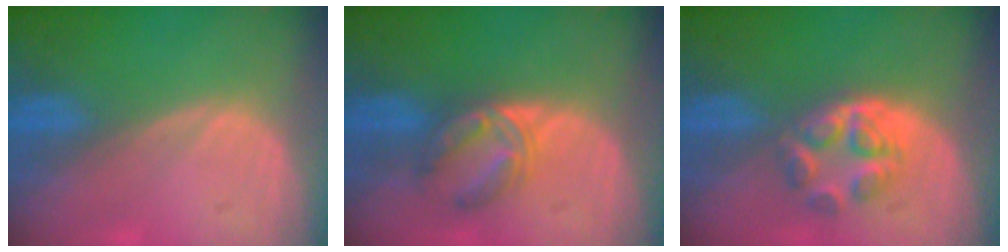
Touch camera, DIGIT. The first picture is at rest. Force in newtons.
{"total": 5.5, "press": 5.4, "slide": 1.0}
{"total": 5.9, "press": 5.1, "slide": 2.9}